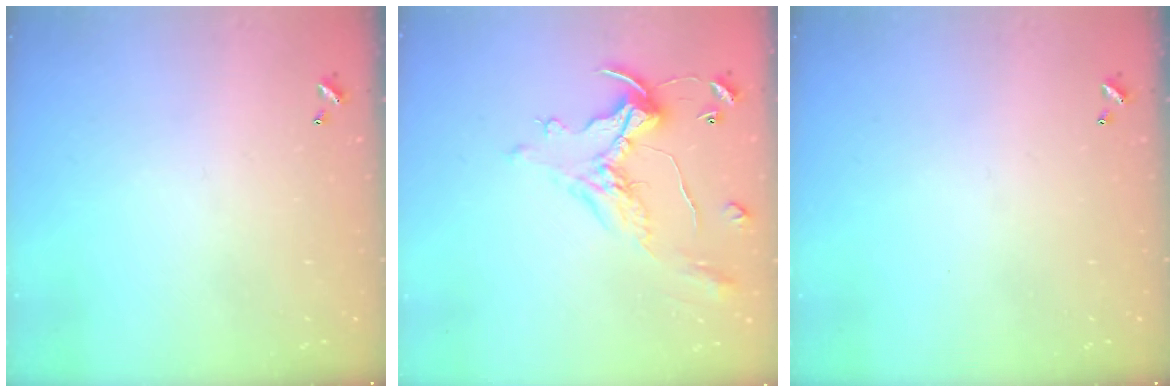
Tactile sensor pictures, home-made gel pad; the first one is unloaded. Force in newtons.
{"total": 1.8, "press": 1.5, "slide": 1.1}
{"total": 0.0}